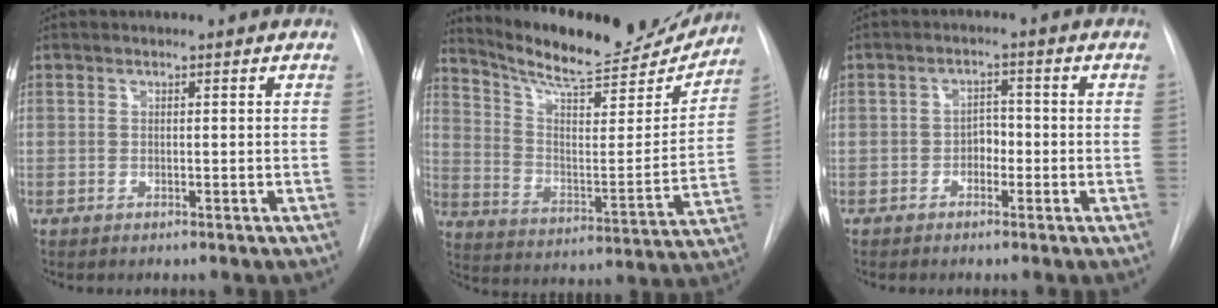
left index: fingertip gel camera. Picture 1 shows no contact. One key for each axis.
{"total": 21.8, "fx": 20.2, "fy": 3.6, "fz": 7.4, "tx": -0.118, "ty": -0.041, "tz": 0.295}
{"total": 2.4, "fx": -0.9, "fy": 1.7, "fz": 1.4, "tx": -0.014, "ty": 0.008, "tz": -0.016}